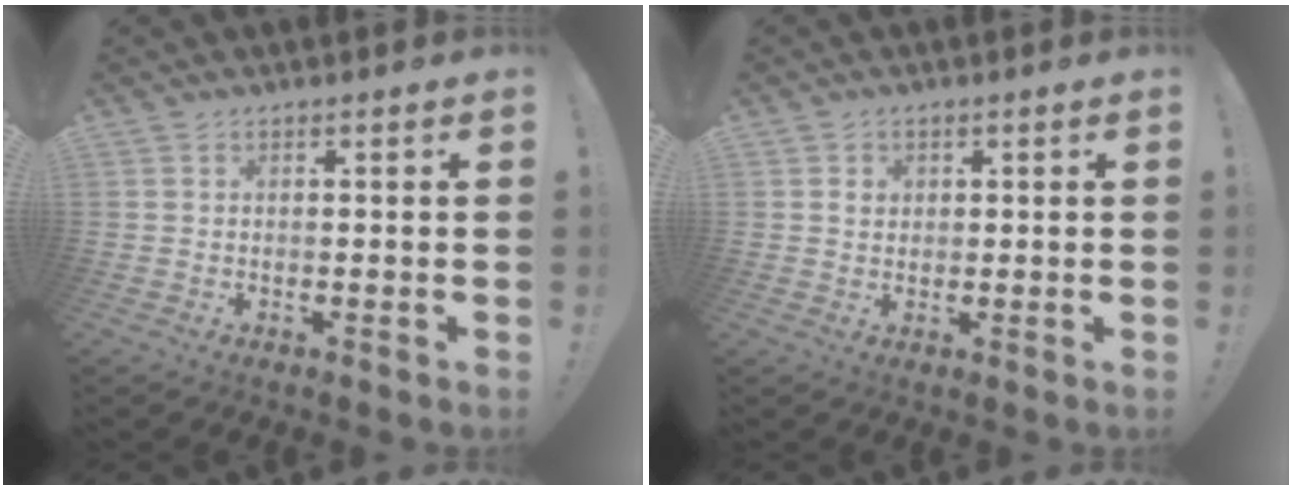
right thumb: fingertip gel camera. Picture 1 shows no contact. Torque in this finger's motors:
{"motor_torque": [0.00, 0.00, 0.00, 0.00, 0.01]}